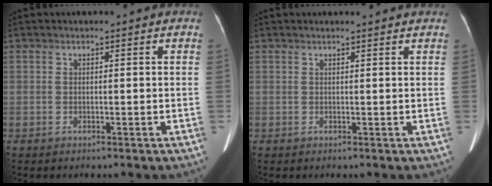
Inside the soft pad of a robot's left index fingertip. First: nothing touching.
{"total": 2.0, "force": [1.9, 0.2, 0.5], "torque": [-0.012, 0.006, 0.020]}